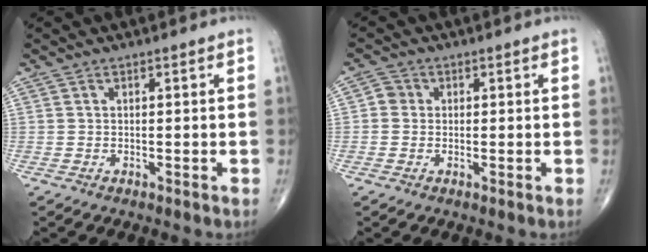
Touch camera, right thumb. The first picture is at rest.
{"total": 2.3, "force": [0.0, 2.2, 0.8], "torque": [0.000, 0.005, -0.006]}